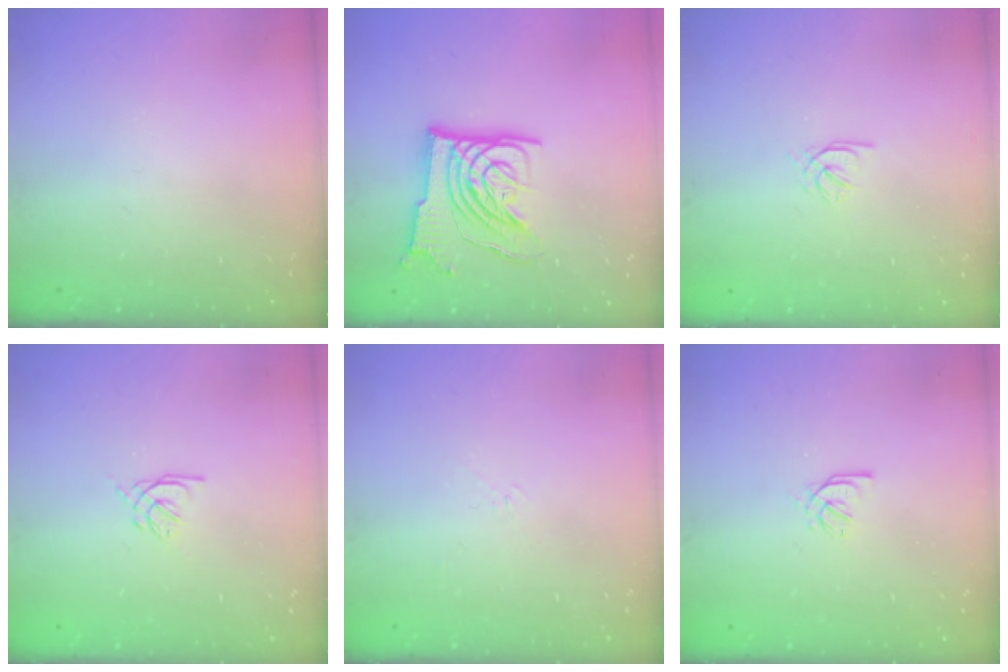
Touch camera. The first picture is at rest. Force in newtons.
{"total": 13.1, "press": 13.0, "slide": 1.7}
{"total": 2.0, "press": 1.9, "slide": 0.5}
{"total": 1.6, "press": 1.5, "slide": 0.6}
{"total": 2.6, "press": 2.5, "slide": 0.6}
{"total": 1.7, "press": 1.6, "slide": 0.5}